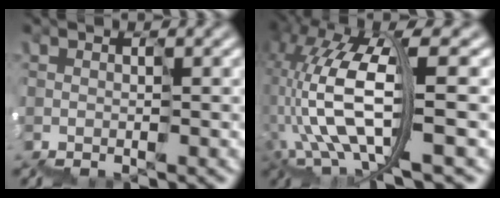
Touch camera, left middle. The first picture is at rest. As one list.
[{"total": 8.4, "force": [-0.8, 3.2, 7.8], "torque": [-0.182, 0.016, -0.020]}]